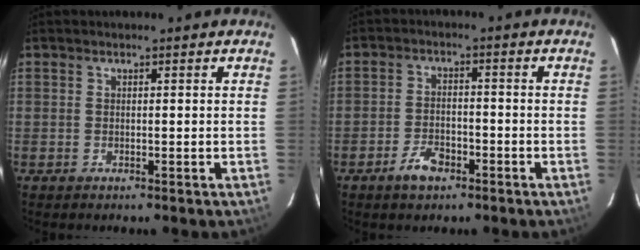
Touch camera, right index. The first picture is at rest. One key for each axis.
{"total": 5.4, "fx": -3.3, "fy": 2.9, "fz": 3.2, "tx": -0.070, "ty": 0.004, "tz": -0.055}